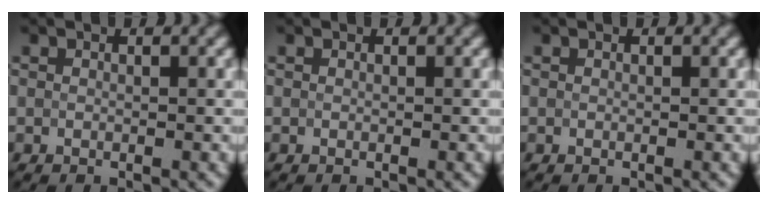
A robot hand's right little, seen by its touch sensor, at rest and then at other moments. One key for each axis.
{"total": 0.0}
{"total": 0.0}